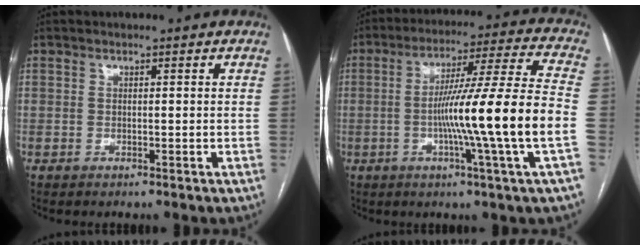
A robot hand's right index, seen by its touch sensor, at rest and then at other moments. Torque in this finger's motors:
{"motor_torque": [2.14, 0.00, 1.05, 0.21]}